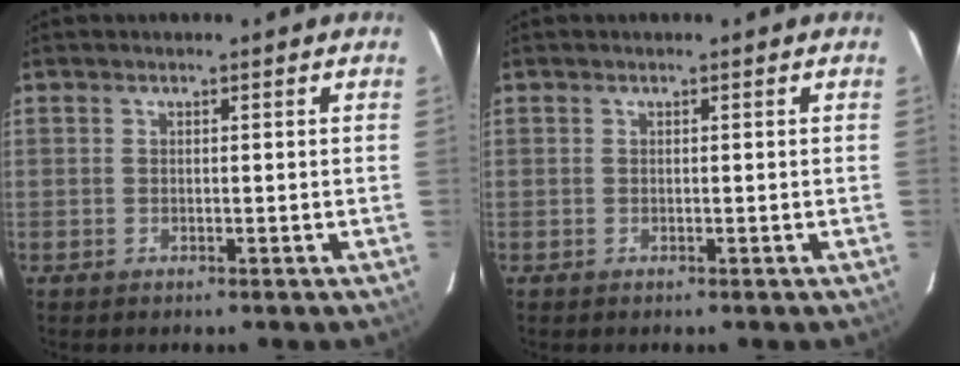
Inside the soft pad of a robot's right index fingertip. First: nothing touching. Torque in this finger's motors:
{"motor_torque": [0.00, 0.00, 0.00, 0.00]}